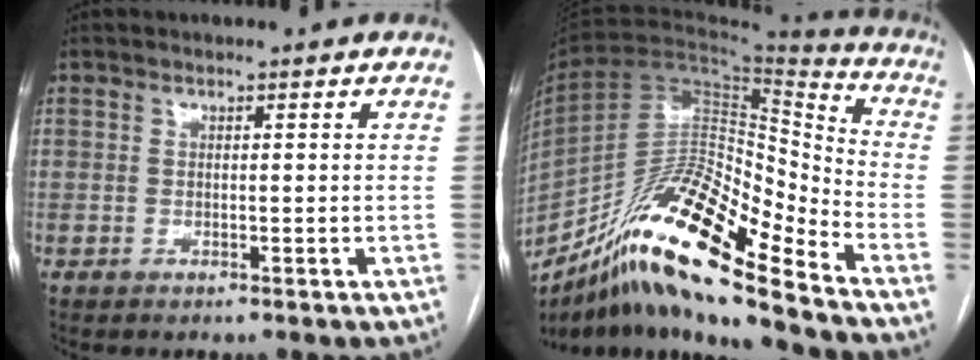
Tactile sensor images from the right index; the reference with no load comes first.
{"total": 21.5, "force": [-14.7, 2.8, 15.4], "torque": [-0.290, -0.003, -0.268]}